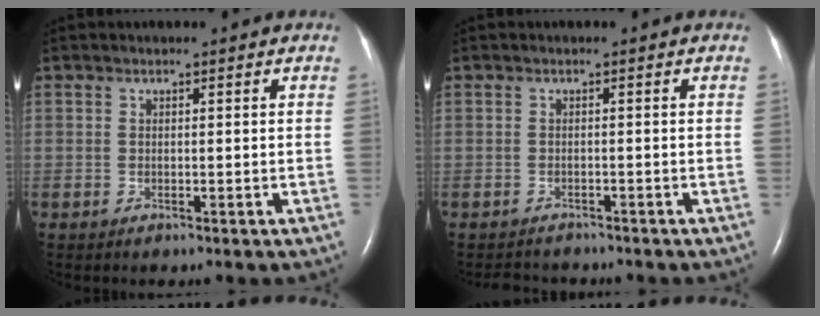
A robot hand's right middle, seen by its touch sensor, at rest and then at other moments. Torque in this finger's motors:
{"motor_torque": [0.00, 0.00, -0.05, 0.00]}